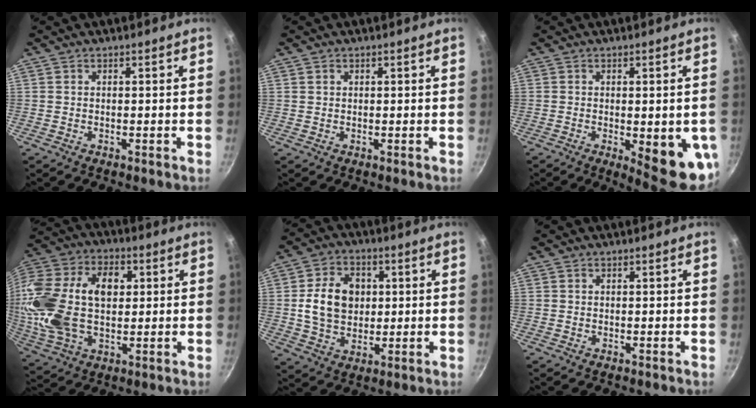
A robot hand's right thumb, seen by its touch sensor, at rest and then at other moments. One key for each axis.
{"total": 0.6, "fx": 0.3, "fy": 0.5, "fz": 0.2, "tx": -0.002, "ty": 0.003, "tz": 0.005}
{"total": 12.4, "fx": -2.7, "fy": 3.8, "fz": 11.5, "tx": -0.118, "ty": -0.011, "tz": -0.026}
{"total": 24.2, "fx": 2.5, "fy": 15.5, "fz": 18.4, "tx": -0.357, "ty": 0.024, "tz": 0.039}
{"total": 11.6, "fx": 1.4, "fy": 8.9, "fz": 7.3, "tx": -0.104, "ty": 0.003, "tz": 0.022}
{"total": 0.0}